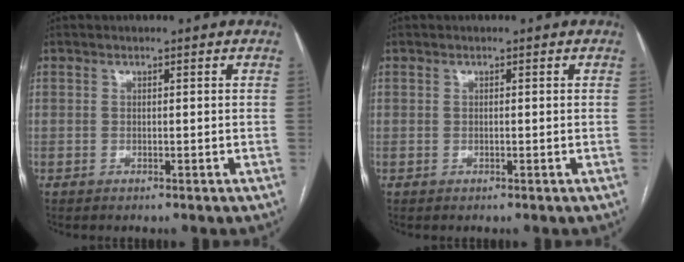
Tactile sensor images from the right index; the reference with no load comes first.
{"total": 0.0}